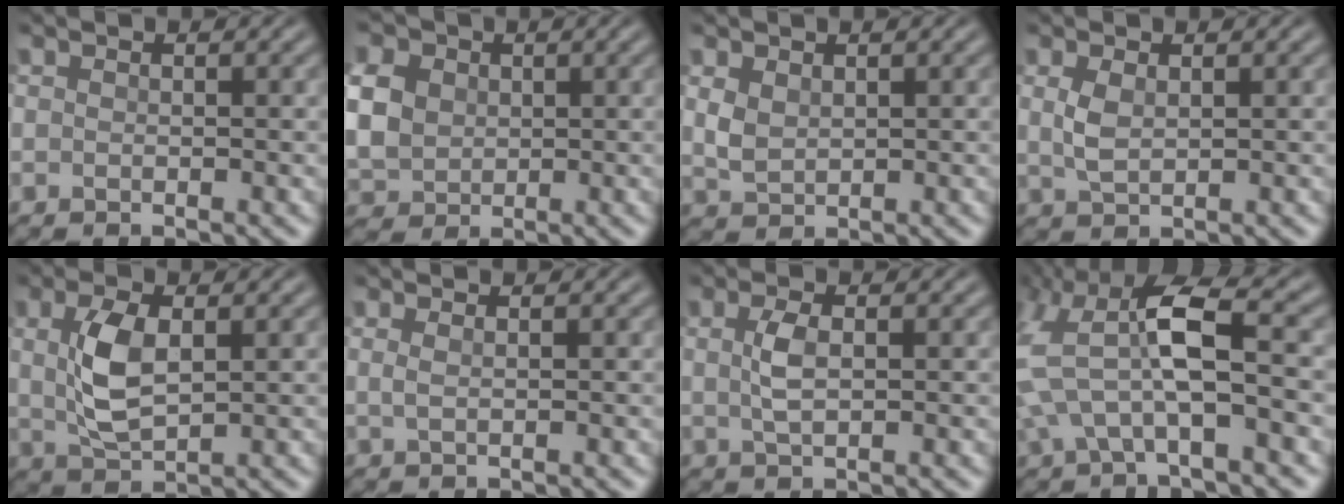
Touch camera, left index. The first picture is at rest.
{"total": 8.1, "force": [1.2, 6.8, 4.3], "torque": [-0.111, 0.020, 0.008]}
{"total": 1.9, "force": [0.4, 1.4, 1.3], "torque": [-0.032, -0.002, 0.010]}
{"total": 2.0, "force": [0.3, 1.1, 1.6], "torque": [-0.039, 0.001, 0.011]}
{"total": 4.6, "force": [0.5, 2.1, 4.1], "torque": [-0.091, 0.004, 0.015]}
{"total": 0.9, "force": [0.2, 0.2, 0.9], "torque": [-0.020, 0.000, 0.007]}
{"total": 2.3, "force": [0.2, 0.9, 2.1], "torque": [-0.048, 0.002, 0.005]}
{"total": 9.2, "force": [0.7, 4.1, 8.2], "torque": [-0.185, 0.020, 0.003]}